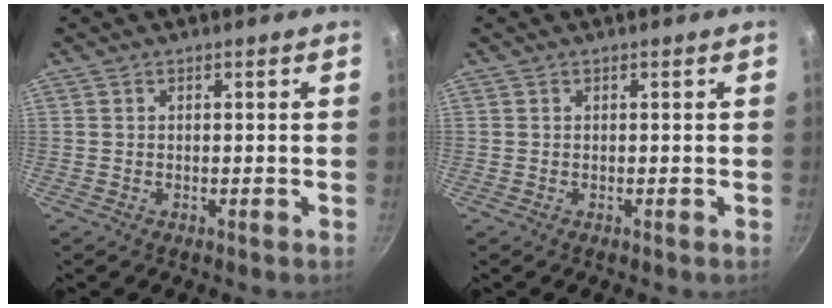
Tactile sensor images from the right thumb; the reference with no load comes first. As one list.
[{"total": 0.0}]